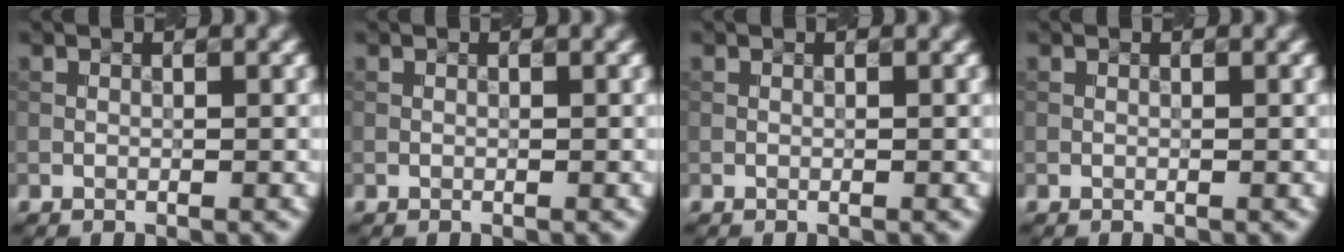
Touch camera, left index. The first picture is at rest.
{"total": 0.0}
{"total": 0.0}
{"total": 0.0}